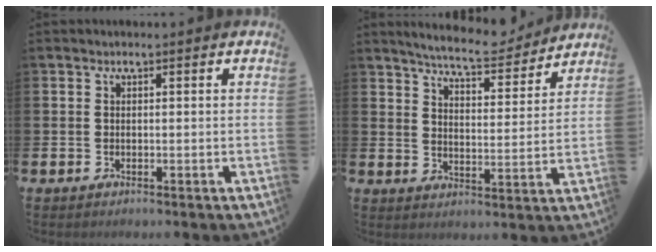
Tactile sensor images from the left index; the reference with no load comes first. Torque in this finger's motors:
{"motor_torque": [0.95, -1.19, 0.33, 0.12]}